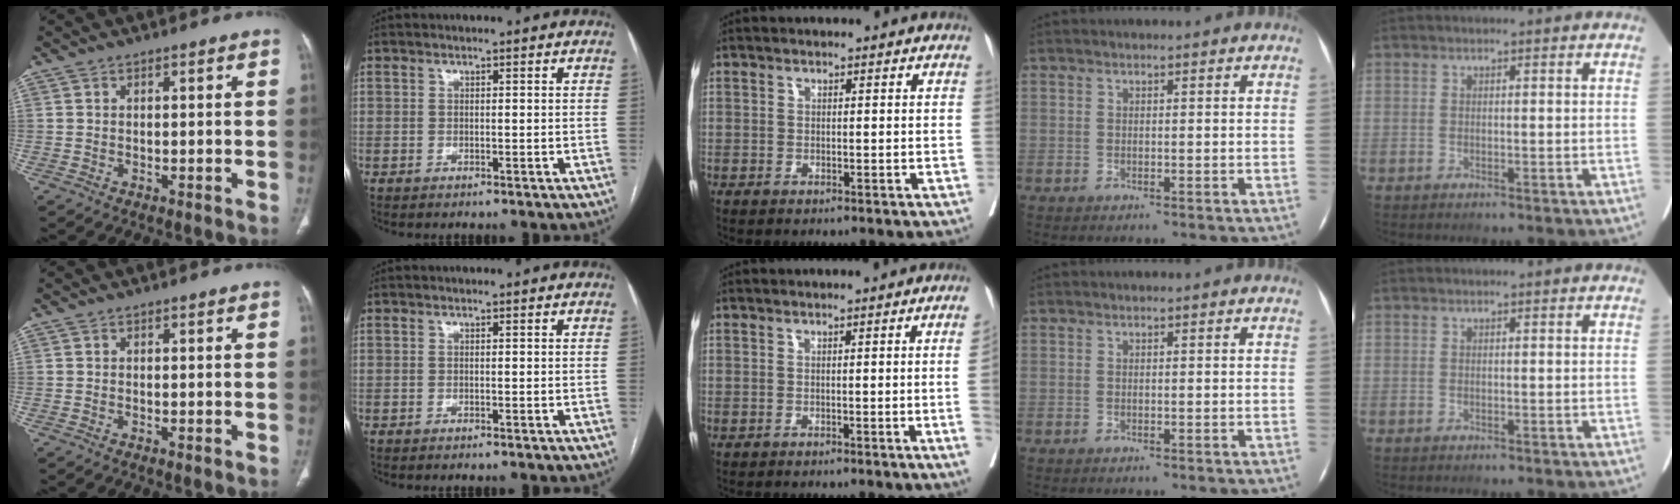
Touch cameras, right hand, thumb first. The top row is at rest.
{"middle": {"total": 3.9, "force": [-0.6, -1.1, 3.7], "torque": [-0.045, 0.001, -0.005]}}